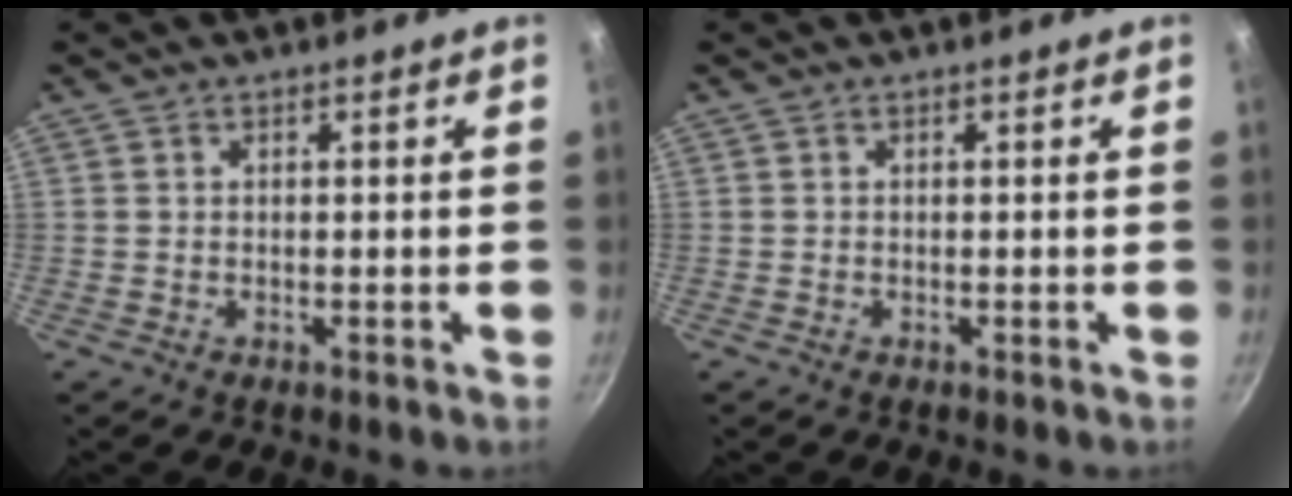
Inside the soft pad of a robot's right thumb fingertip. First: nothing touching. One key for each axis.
{"total": 0.0}